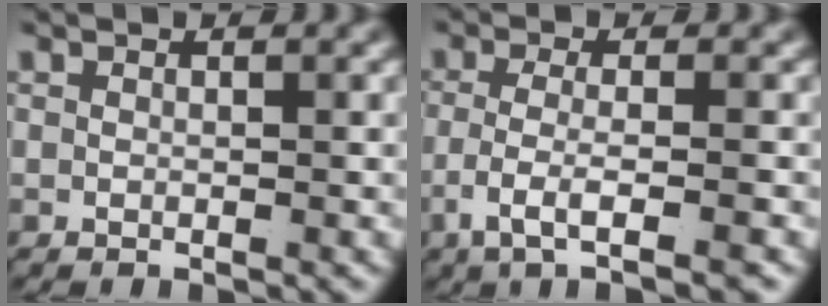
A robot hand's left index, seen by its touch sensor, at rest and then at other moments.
{"total": 4.4, "force": [-2.0, 0.8, 3.8], "torque": [-0.077, -0.021, -0.024]}